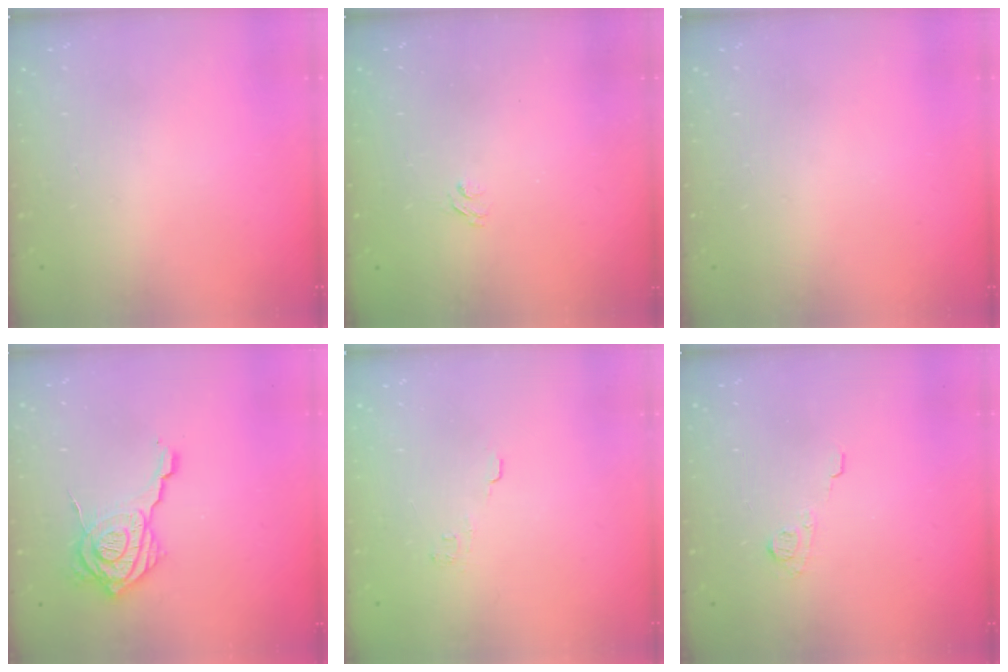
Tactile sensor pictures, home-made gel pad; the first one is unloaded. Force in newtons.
{"total": 2.1, "press": 1.6, "slide": 1.2}
{"total": 0.0}
{"total": 16.5, "press": 16.5, "slide": 1.8}
{"total": 6.9, "press": 6.8, "slide": 1.2}
{"total": 5.5, "press": 5.5, "slide": 0.3}